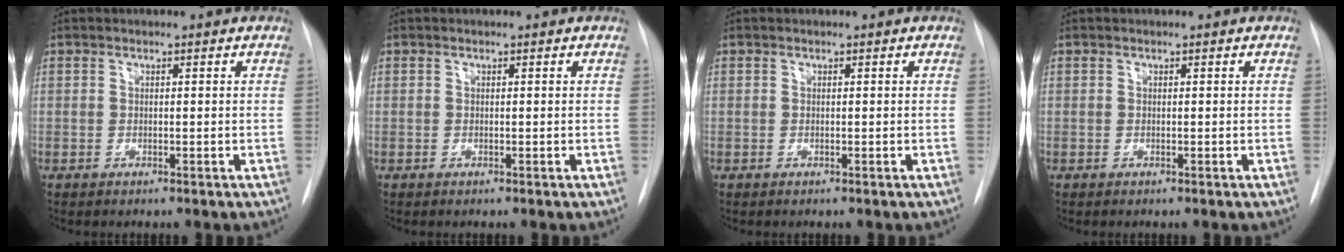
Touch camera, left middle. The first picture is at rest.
{"total": 0.0}
{"total": 0.0}
{"total": 0.0}